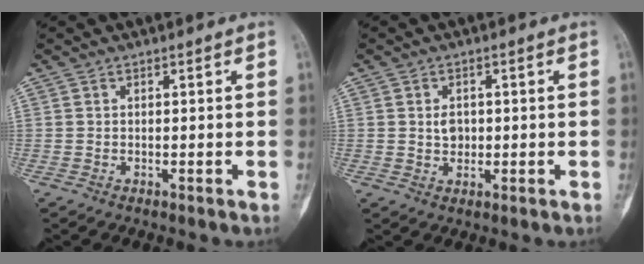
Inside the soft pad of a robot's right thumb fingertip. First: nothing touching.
{"total": 2.8, "force": [0.2, 2.2, 1.7], "torque": [-0.016, 0.001, 0.005]}